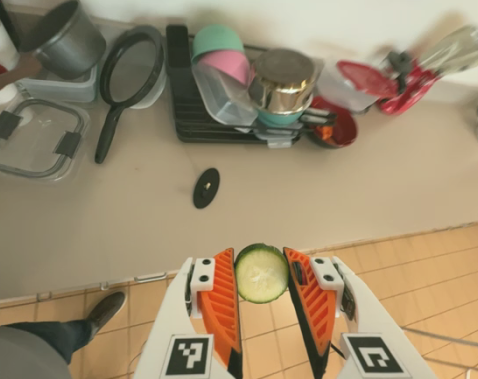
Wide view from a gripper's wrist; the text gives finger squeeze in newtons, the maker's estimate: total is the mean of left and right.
{"total": 7.7, "left": 7.5, "right": 7.8}